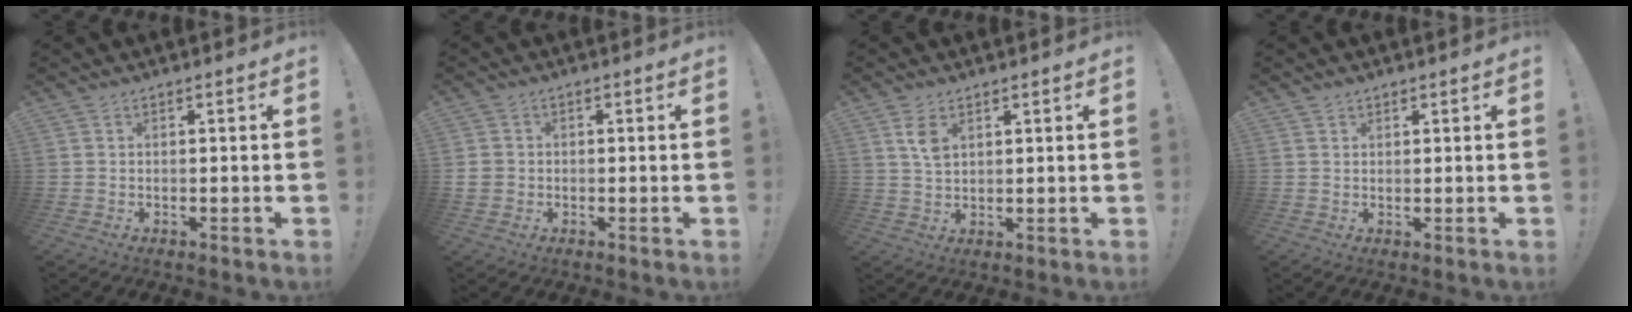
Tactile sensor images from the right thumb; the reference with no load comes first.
{"total": 2.8, "force": [-0.4, 2.6, 0.8], "torque": [-0.021, 0.004, -0.007]}
{"total": 4.9, "force": [2.3, 2.4, 3.6], "torque": [-0.052, -0.010, 0.040]}
{"total": 1.2, "force": [0.9, 0.8, 0.2], "torque": [-0.003, 0.000, 0.018]}